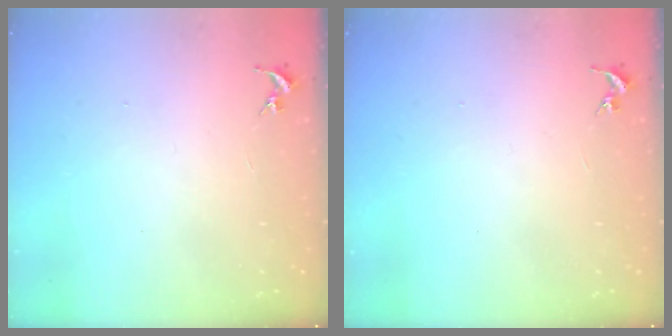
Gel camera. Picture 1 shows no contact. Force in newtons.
{"total": 0.0}